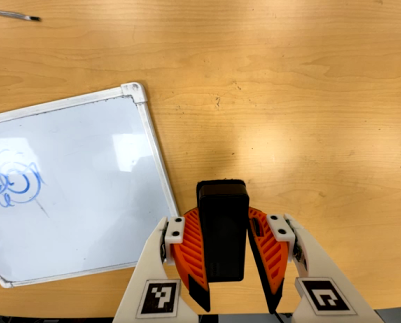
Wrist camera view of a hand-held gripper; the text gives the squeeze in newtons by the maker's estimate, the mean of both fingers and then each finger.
{"total": 8.7, "left": 7.8, "right": 9.6}